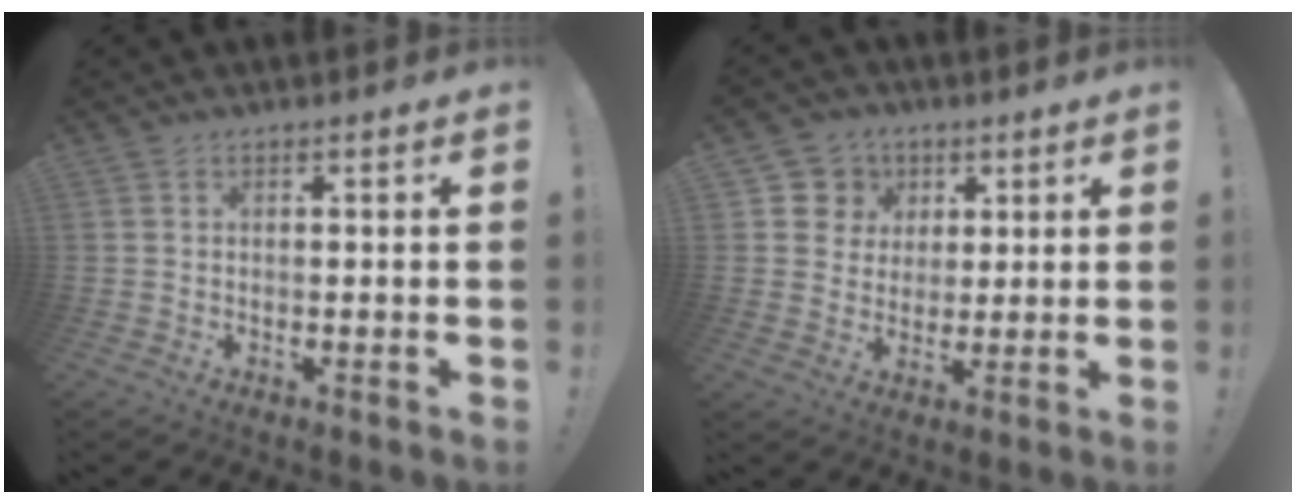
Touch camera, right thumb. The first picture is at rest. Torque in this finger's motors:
{"motor_torque": [-0.02, 0.03, 0.02, 0.02, 0.00]}